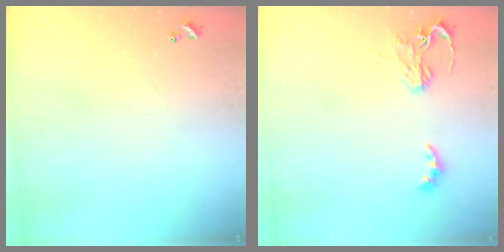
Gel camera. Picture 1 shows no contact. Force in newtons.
{"total": 2.9, "press": 2.8, "slide": 0.6}